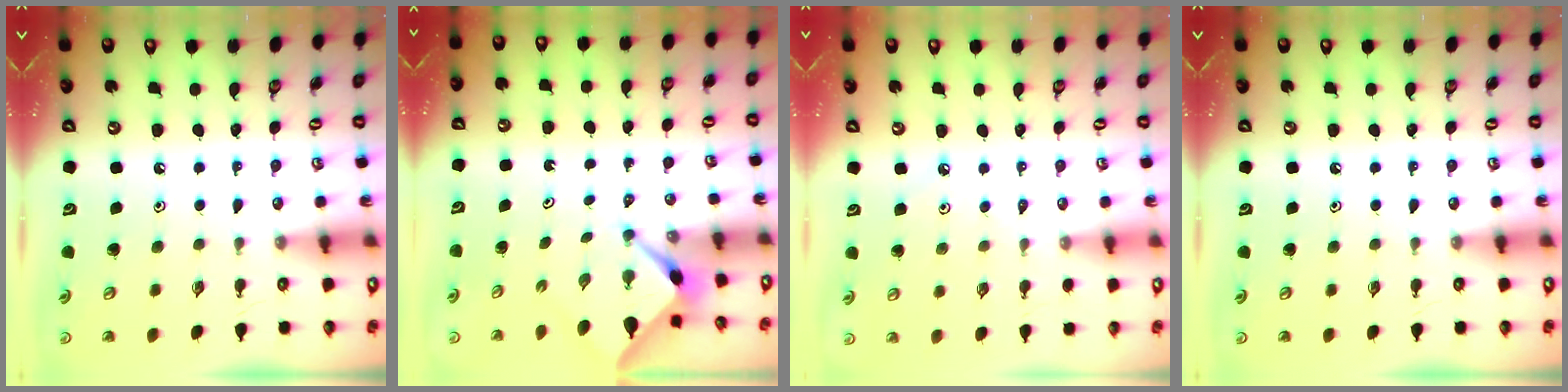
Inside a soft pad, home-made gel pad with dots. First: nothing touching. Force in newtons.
{"total": 2.6, "press": 2.5, "slide": 0.3}
{"total": 0.8, "press": 0.7, "slide": 0.3}
{"total": 0.0}